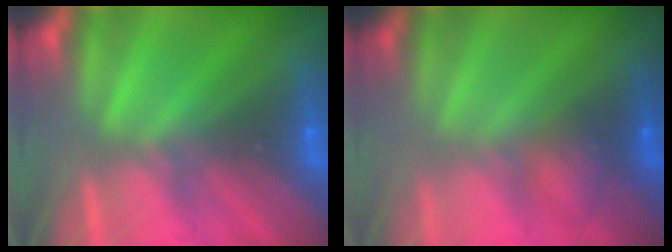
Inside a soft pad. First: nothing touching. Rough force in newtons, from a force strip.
{"total": 2.8}